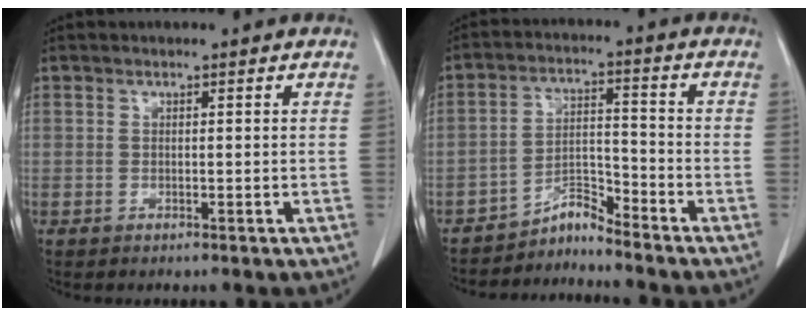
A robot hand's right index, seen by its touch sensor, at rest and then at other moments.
{"total": 4.1, "force": [-4.1, 0.2, 0.0], "torque": [0.007, 0.011, -0.070]}